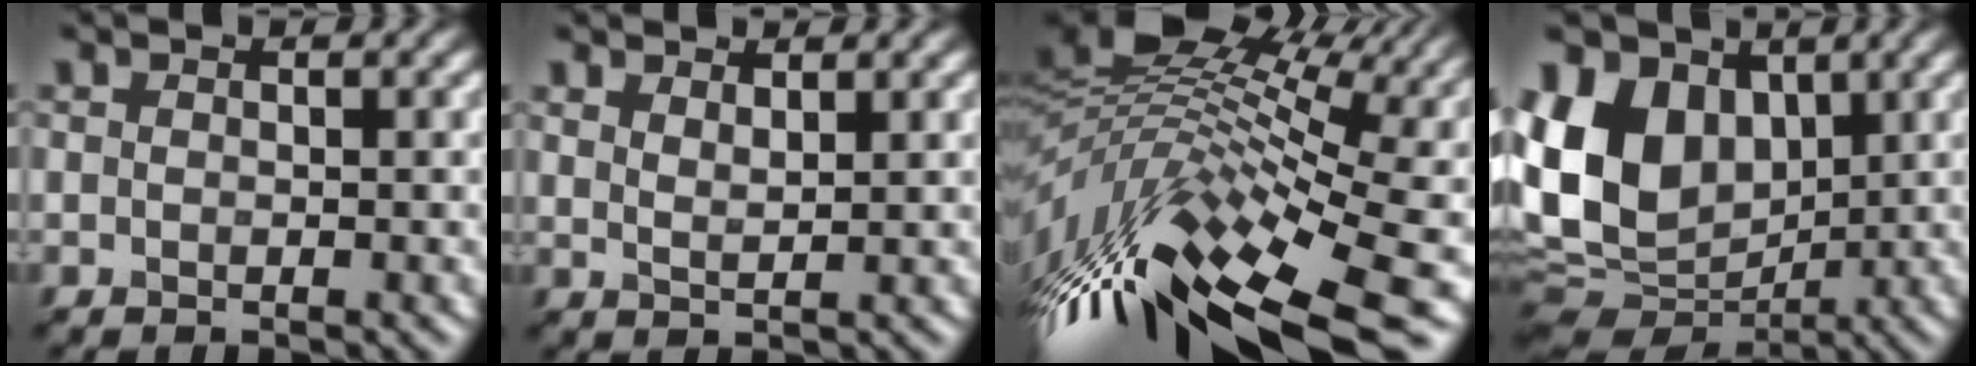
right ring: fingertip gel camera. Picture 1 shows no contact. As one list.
[{"total": 1.8, "force": [1.5, 0.4, 0.8], "torque": [-0.013, -0.001, 0.028]}, {"total": 14.9, "force": [-1.1, 6.1, 13.6], "torque": [-0.273, 0.009, -0.019]}, {"total": 13.4, "force": [2.4, 10.1, 8.5], "torque": [-0.188, 0.005, 0.057]}]